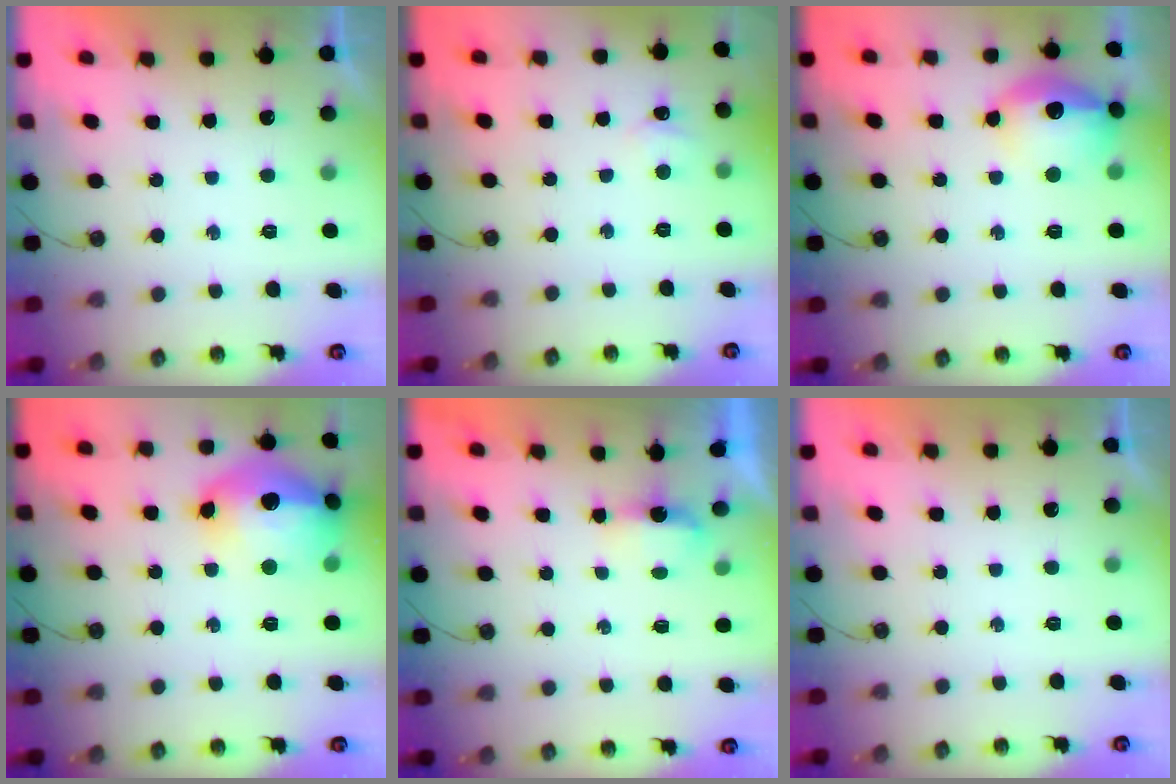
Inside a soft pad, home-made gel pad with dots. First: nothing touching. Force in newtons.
{"total": 2.8, "press": 2.8, "slide": 0.3}
{"total": 14.9, "press": 14.8, "slide": 1.1}
{"total": 20.7, "press": 20.6, "slide": 1.4}
{"total": 3.0, "press": 2.9, "slide": 0.6}
{"total": 0.0}